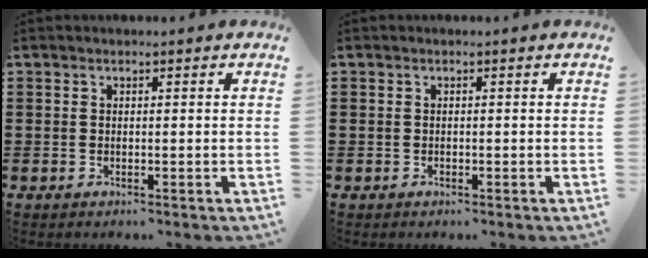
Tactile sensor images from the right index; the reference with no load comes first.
{"total": 0.0}